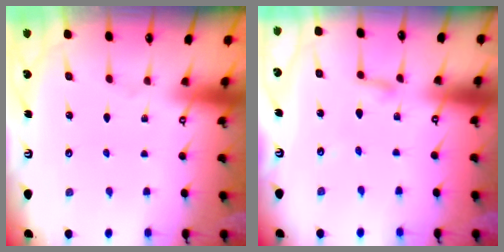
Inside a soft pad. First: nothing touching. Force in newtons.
{"total": 2.7, "press": 2.7, "slide": 0.1}